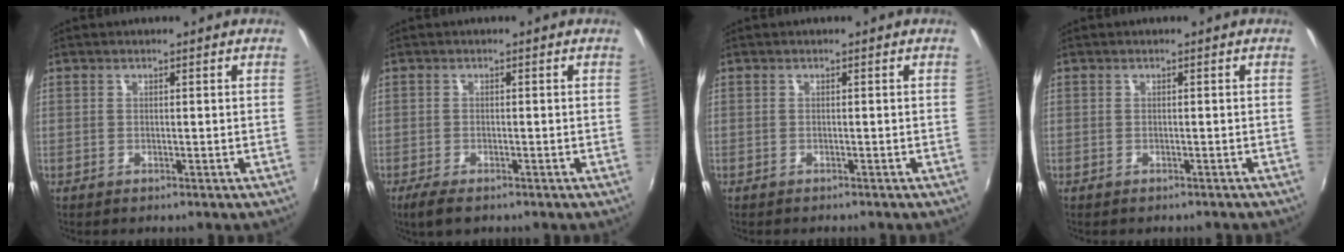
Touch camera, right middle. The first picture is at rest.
{"total": 3.6, "force": [-2.5, 1.0, 2.4], "torque": [-0.056, -0.013, -0.044]}
{"total": 0.7, "force": [-0.6, 0.0, 0.2], "torque": [-0.004, -0.002, -0.009]}
{"total": 1.2, "force": [-1.0, 0.3, 0.4], "torque": [-0.011, -0.002, -0.011]}